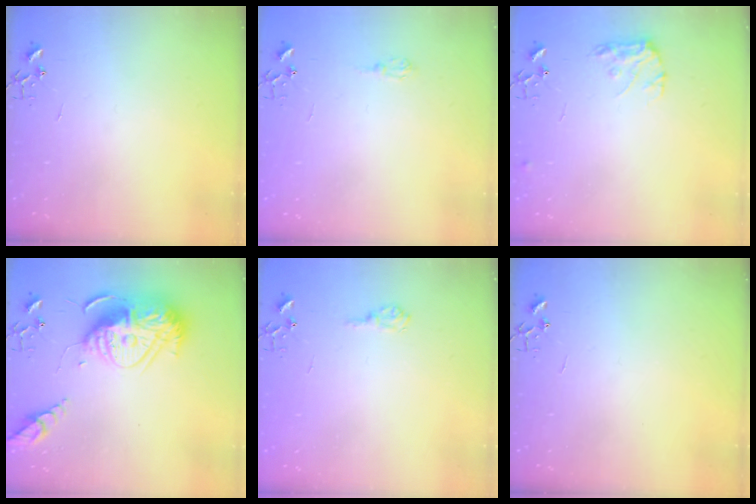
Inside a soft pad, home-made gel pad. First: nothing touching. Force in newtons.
{"total": 6.0, "press": 5.9, "slide": 0.7}
{"total": 8.9, "press": 8.9, "slide": 0.2}
{"total": 18.9, "press": 18.8, "slide": 2.1}
{"total": 8.4, "press": 8.4, "slide": 0.8}
{"total": 0.0}